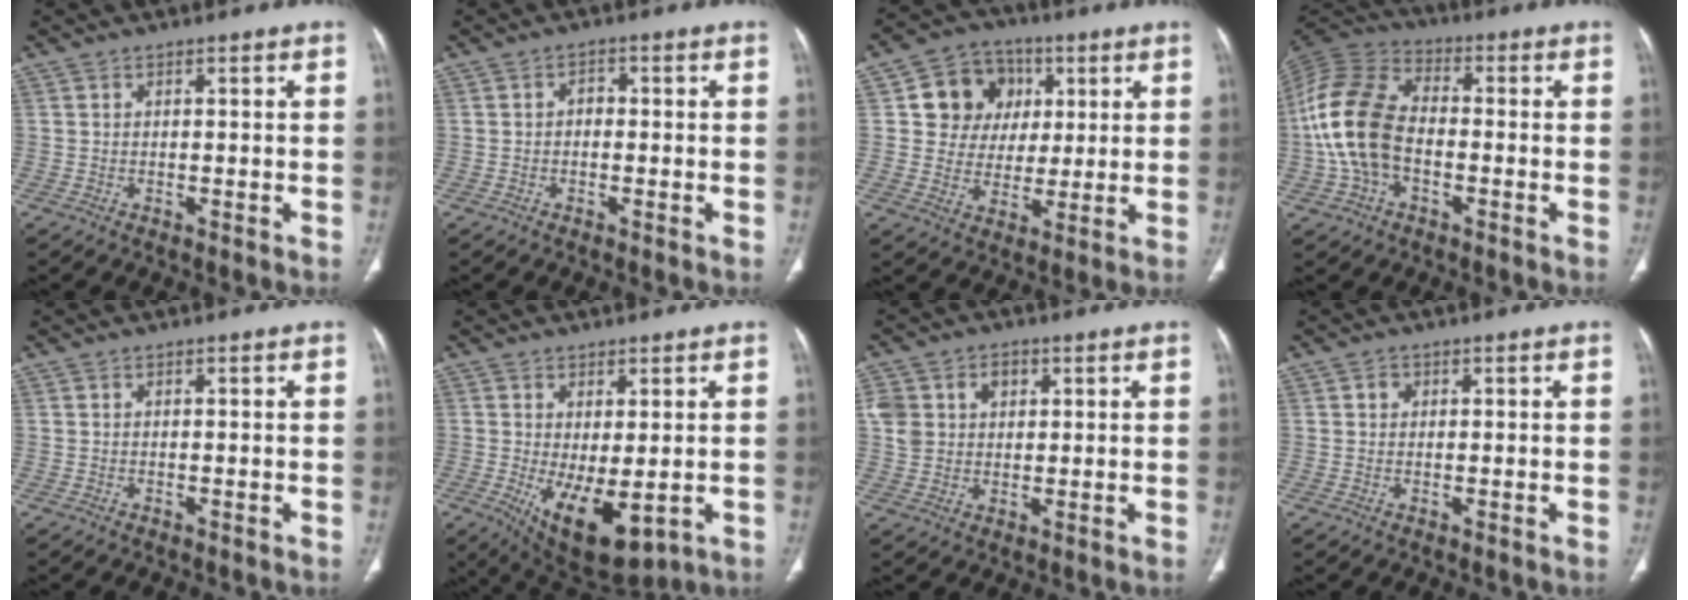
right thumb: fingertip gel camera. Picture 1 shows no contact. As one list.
[{"total": 1.7, "force": [-0.3, 1.3, 1.0], "torque": [-0.007, 0.007, -0.010]}, {"total": 11.9, "force": [3.3, 10.6, 4.2], "torque": [-0.022, 0.000, 0.056]}, {"total": 15.4, "force": [-2.2, 9.9, 11.6], "torque": [-0.247, 0.035, -0.046]}, {"total": 0.0}, {"total": 11.1, "force": [-2.3, 5.1, 9.7], "torque": [-0.147, -0.019, -0.011]}, {"total": 8.2, "force": [2.5, 6.6, 4.1], "torque": [-0.058, 0.000, 0.052]}, {"total": 1.4, "force": [0.4, 1.2, 0.5], "torque": [0.000, 0.001, 0.004]}]